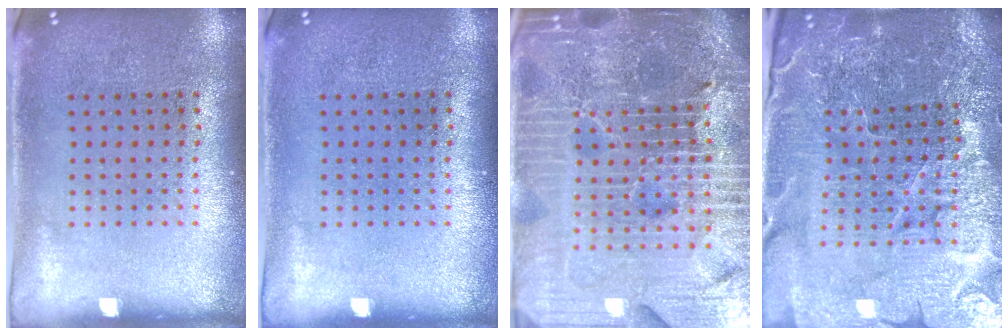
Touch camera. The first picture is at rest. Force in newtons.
{"total": 0.0}
{"total": 7.3, "press": 6.3, "slide": 3.7}
{"total": 5.4, "press": 5.1, "slide": 1.8}